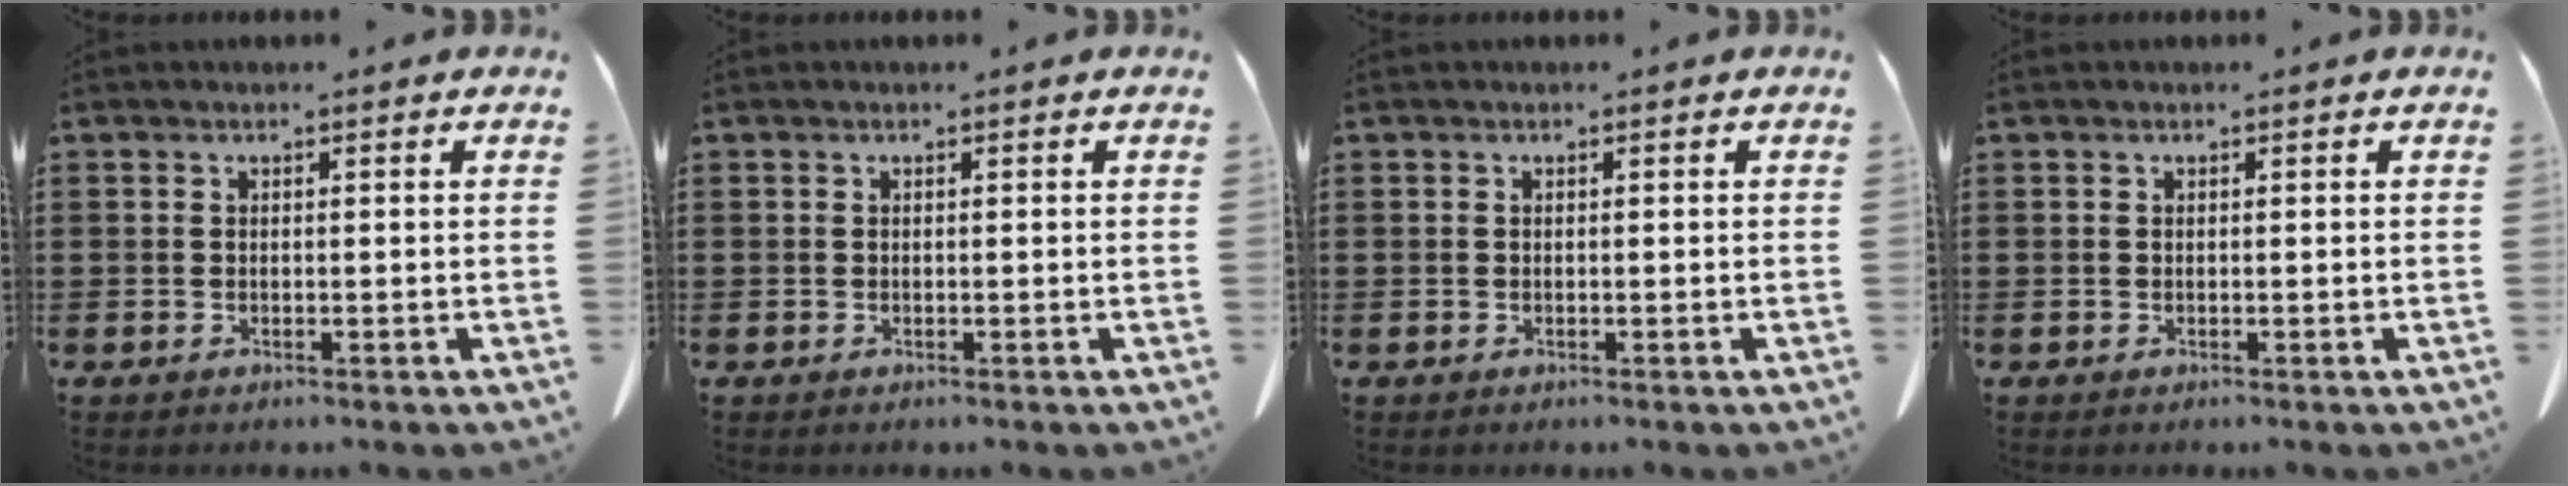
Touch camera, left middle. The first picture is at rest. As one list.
[{"total": 0.0}, {"total": 0.0}, {"total": 0.0}]